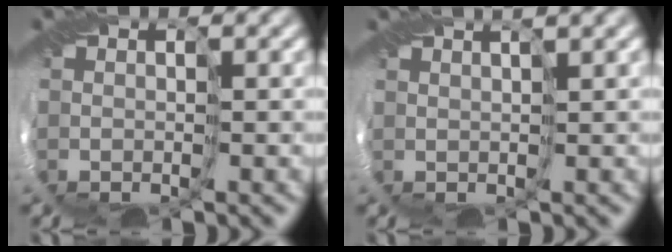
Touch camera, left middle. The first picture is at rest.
{"total": 2.3, "force": [1.7, 0.0, 1.5], "torque": [-0.030, 0.005, 0.025]}